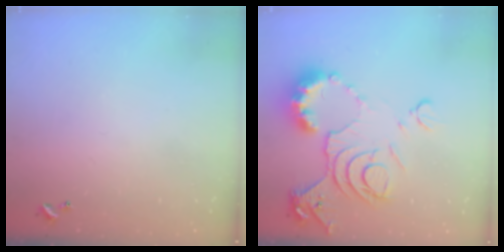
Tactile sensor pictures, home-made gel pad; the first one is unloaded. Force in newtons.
{"total": 14.3, "press": 14.2, "slide": 1.6}